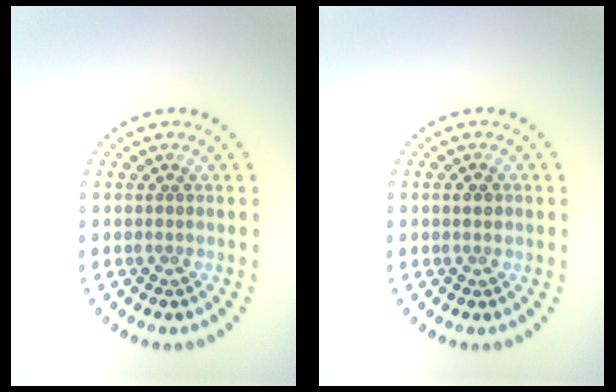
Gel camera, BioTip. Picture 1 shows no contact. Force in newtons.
{"total": 1.4, "press": 1.4, "slide": 0.2}